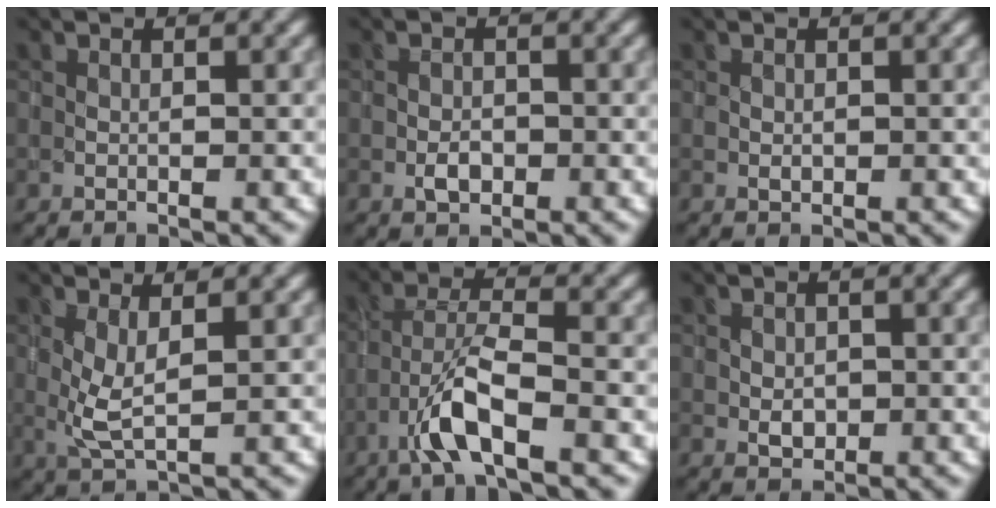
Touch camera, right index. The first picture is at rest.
{"total": 1.9, "force": [-0.6, 1.2, 1.3], "torque": [-0.025, 0.000, -0.012]}
{"total": 0.7, "force": [0.0, 0.5, 0.5], "torque": [-0.012, -0.002, 0.002]}
{"total": 2.9, "force": [0.6, 0.8, 2.8], "torque": [-0.062, -0.005, 0.015]}
{"total": 5.1, "force": [-2.8, 1.2, 4.2], "torque": [-0.085, 0.006, -0.058]}
{"total": 1.6, "force": [-0.2, 1.3, 1.0], "torque": [-0.020, -0.003, -0.001]}